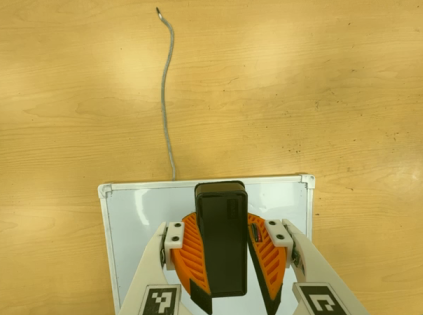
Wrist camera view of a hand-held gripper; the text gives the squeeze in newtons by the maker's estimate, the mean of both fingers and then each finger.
{"total": 14.1, "left": 13.1, "right": 15.1}